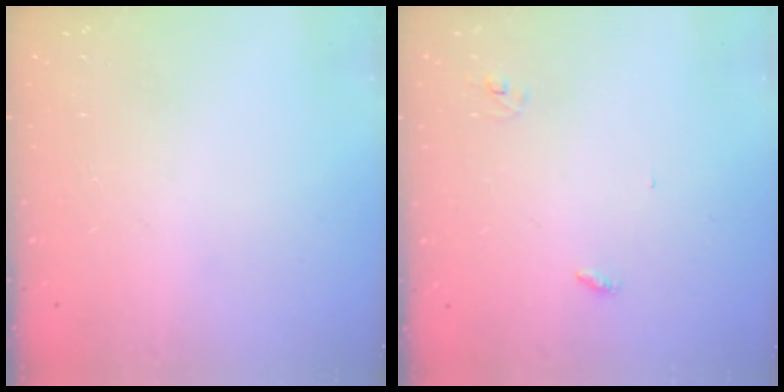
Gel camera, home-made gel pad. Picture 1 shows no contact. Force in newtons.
{"total": 2.8, "press": 2.8, "slide": 0.2}